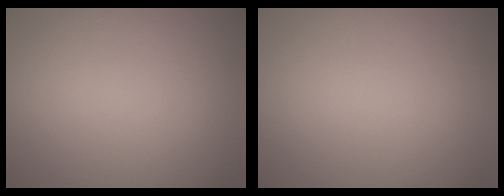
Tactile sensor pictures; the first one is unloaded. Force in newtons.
{"total": 0.0}